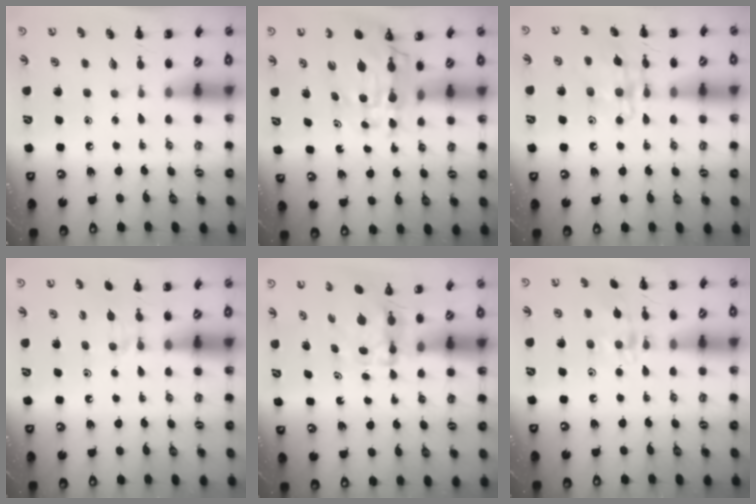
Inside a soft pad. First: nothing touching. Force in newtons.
{"total": 10.7, "press": 10.2, "slide": 3.1}
{"total": 14.0, "press": 14.0, "slide": 1.1}
{"total": 4.8, "press": 4.6, "slide": 1.6}
{"total": 3.9, "press": 3.8, "slide": 0.3}
{"total": 12.0, "press": 12.0, "slide": 0.6}